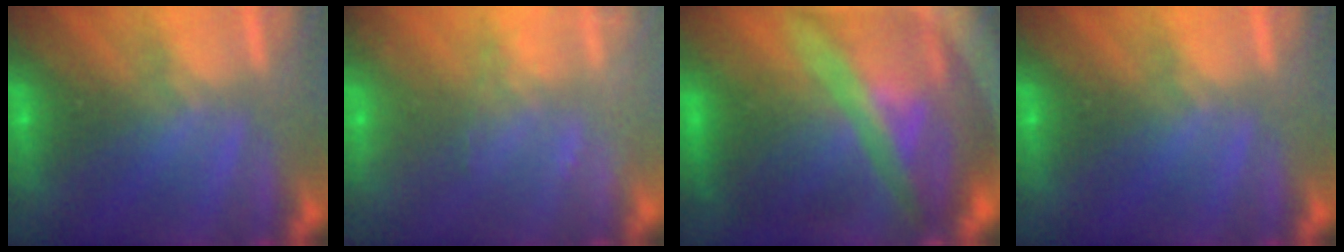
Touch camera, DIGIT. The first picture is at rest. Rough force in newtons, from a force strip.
{"total": 8.4}
{"total": 10.5}
{"total": 0.0}